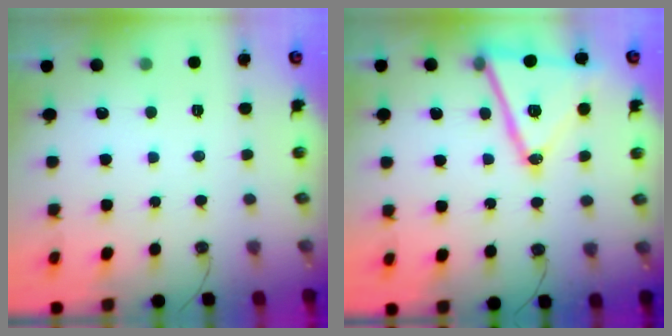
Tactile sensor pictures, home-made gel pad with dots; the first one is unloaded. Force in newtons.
{"total": 18.5, "press": 18.2, "slide": 3.5}